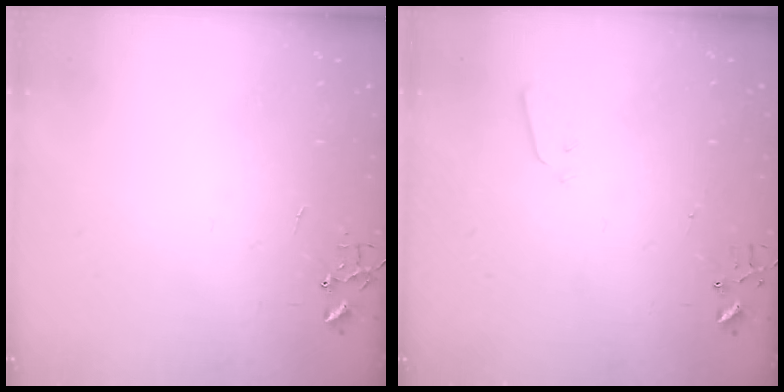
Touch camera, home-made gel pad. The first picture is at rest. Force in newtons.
{"total": 2.9, "press": 2.8, "slide": 0.8}